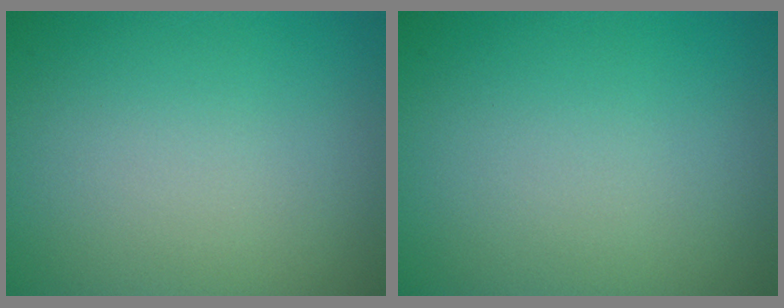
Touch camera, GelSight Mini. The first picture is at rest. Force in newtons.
{"total": 0.0}